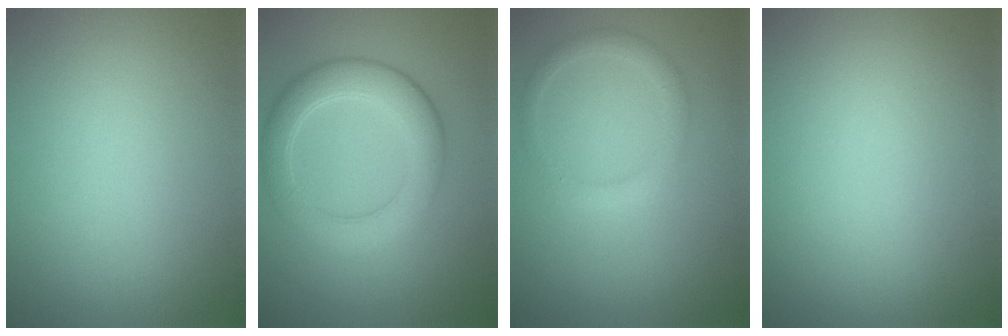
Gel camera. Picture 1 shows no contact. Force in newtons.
{"total": 5.0, "press": 5.0, "slide": 0.4}
{"total": 1.7, "press": 1.7, "slide": 0.2}
{"total": 0.0}